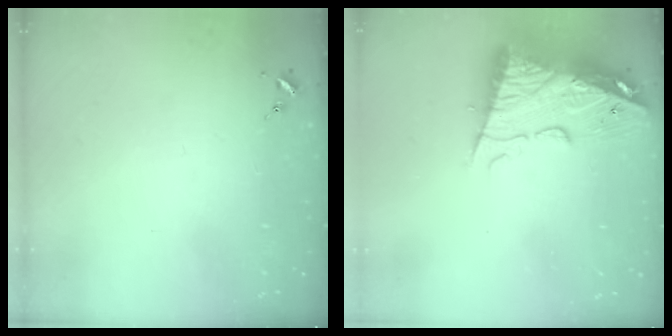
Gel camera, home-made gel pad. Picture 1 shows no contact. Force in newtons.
{"total": 14.9, "press": 14.8, "slide": 1.2}